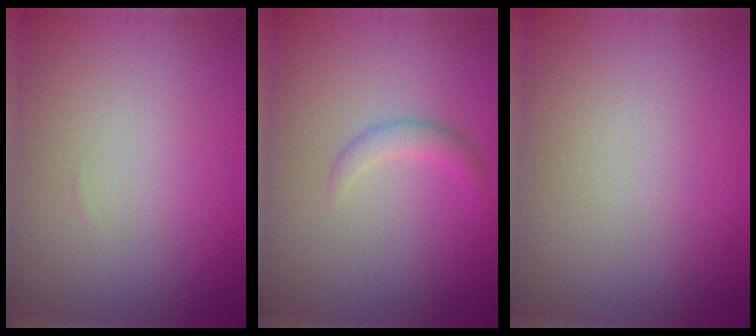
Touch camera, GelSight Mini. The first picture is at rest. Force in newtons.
{"total": 1.6, "press": 1.6, "slide": 0.1}
{"total": 0.0}